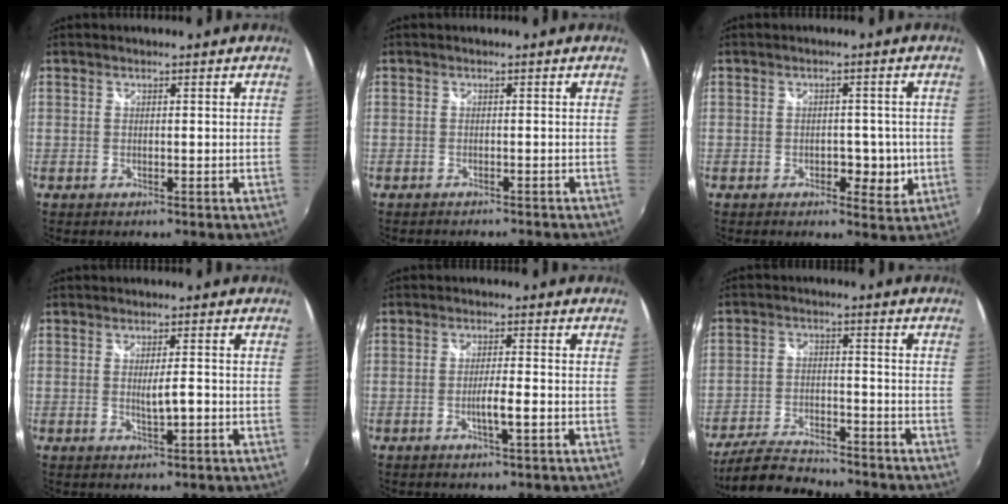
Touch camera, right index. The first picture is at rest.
{"total": 2.9, "force": [-2.7, 0.6, 0.9], "torque": [-0.028, -0.014, -0.044]}
{"total": 4.7, "force": [-1.3, 3.2, 3.1], "torque": [-0.044, -0.002, -0.014]}
{"total": 3.1, "force": [-0.7, 0.3, 3.0], "torque": [-0.051, -0.003, -0.012]}
{"total": 3.5, "force": [-1.5, -0.1, 3.1], "torque": [-0.057, -0.002, -0.026]}
{"total": 11.8, "force": [-10.5, 2.9, 4.5], "torque": [-0.119, -0.012, -0.177]}